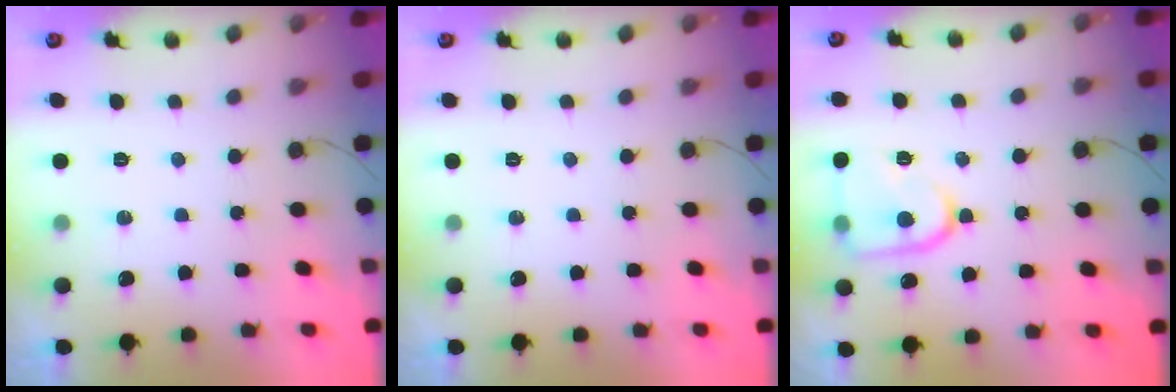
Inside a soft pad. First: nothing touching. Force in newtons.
{"total": 0.0}
{"total": 13.4, "press": 13.4, "slide": 1.3}